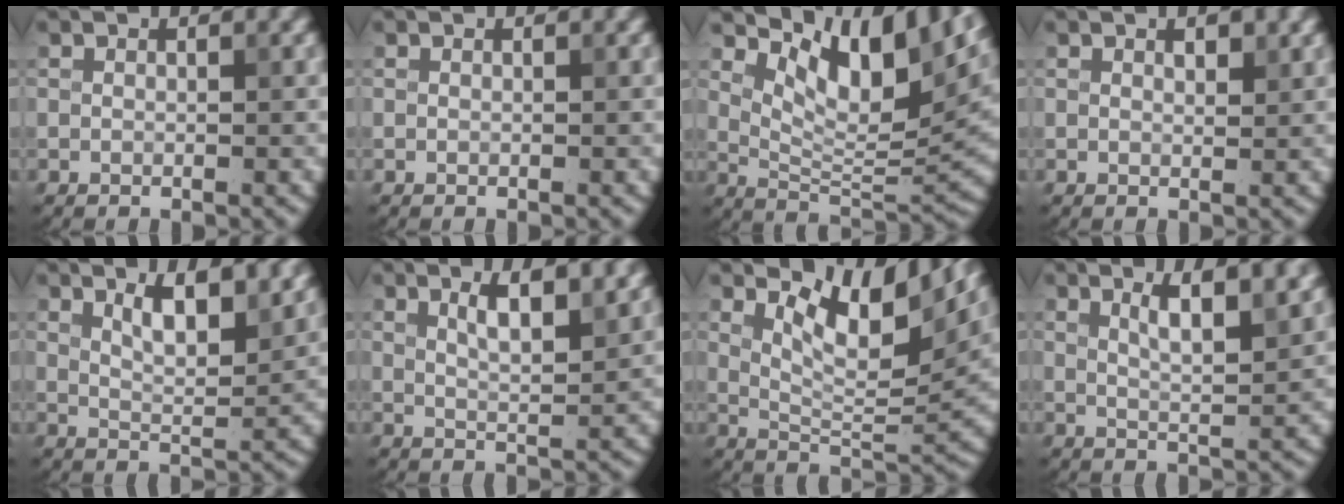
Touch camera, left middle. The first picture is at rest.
{"total": 0.0}
{"total": 11.1, "force": [6.1, 4.0, 8.3], "torque": [-0.126, -0.003, 0.114]}
{"total": 1.3, "force": [0.8, 0.5, 0.9], "torque": [-0.013, -0.001, 0.015]}
{"total": 5.2, "force": [3.1, 1.7, 3.9], "torque": [-0.057, 0.005, 0.045]}
{"total": 4.4, "force": [2.3, 1.3, 3.5], "torque": [-0.052, 0.003, 0.037]}
{"total": 7.6, "force": [3.8, 2.6, 6.0], "torque": [-0.097, -0.006, 0.067]}
{"total": 5.1, "force": [2.7, 1.4, 4.1], "torque": [-0.056, 0.006, 0.038]}